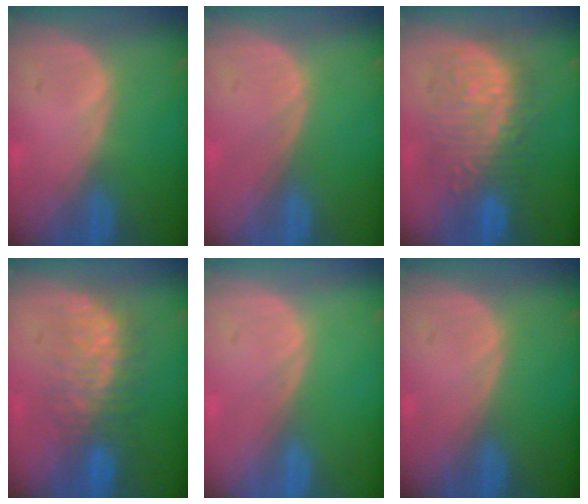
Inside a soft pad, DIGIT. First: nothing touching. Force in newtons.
{"total": 0.0}
{"total": 9.9, "press": 9.9, "slide": 0.5}
{"total": 7.8, "press": 7.6, "slide": 2.0}
{"total": 0.0}
{"total": 0.0}